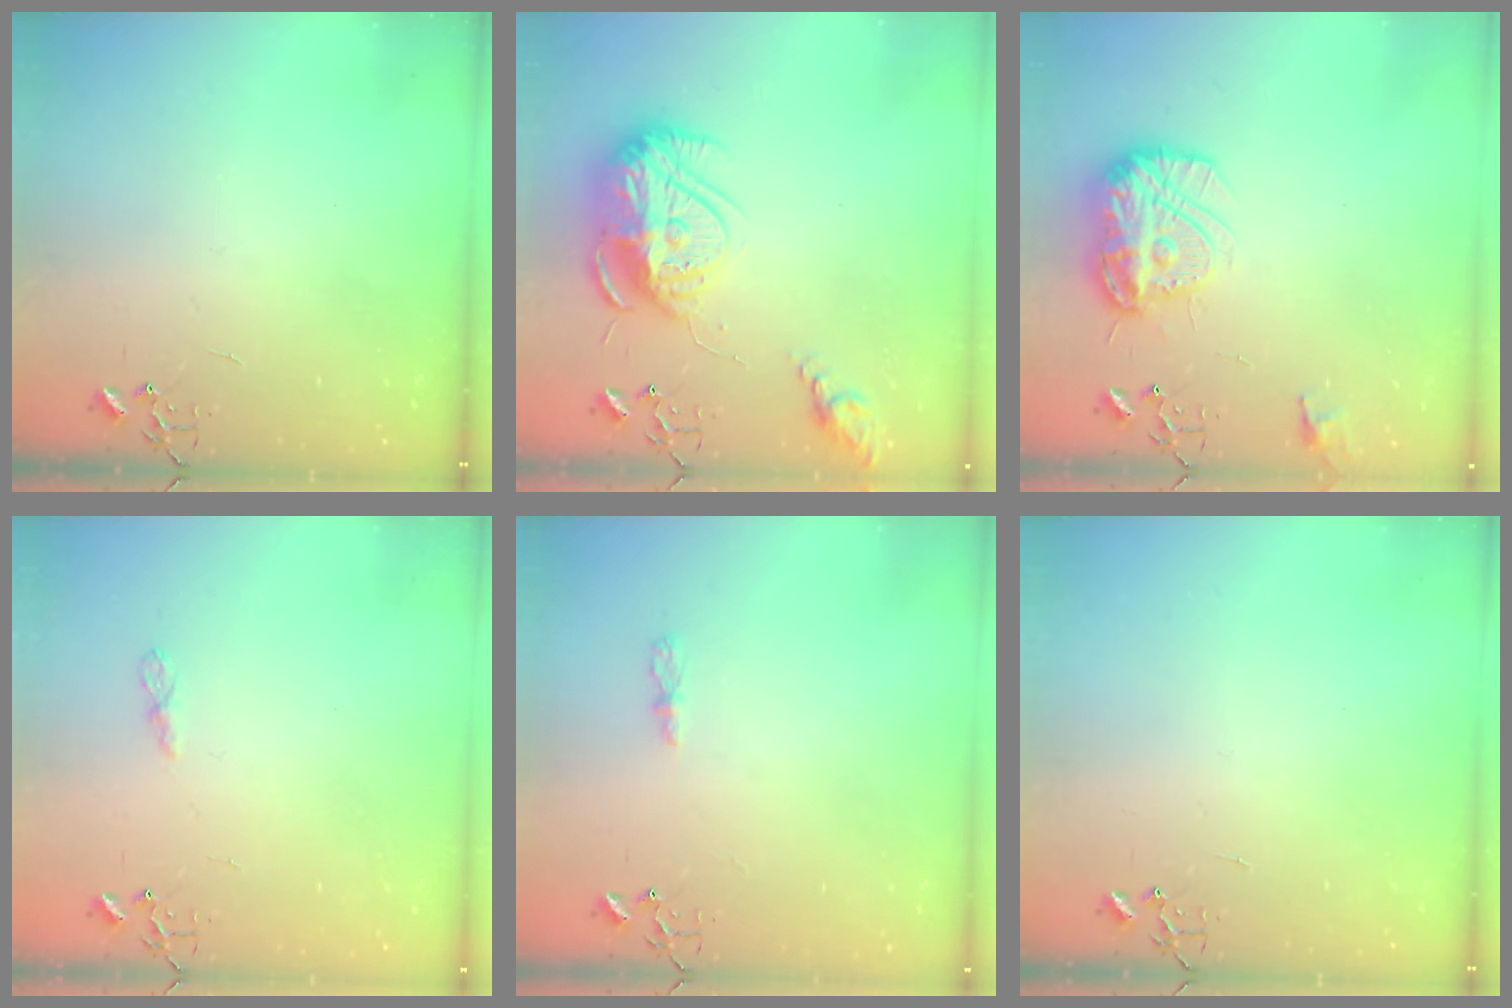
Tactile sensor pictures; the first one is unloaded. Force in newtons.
{"total": 18.7, "press": 18.6, "slide": 1.7}
{"total": 15.6, "press": 15.5, "slide": 1.6}
{"total": 4.8, "press": 4.7, "slide": 0.6}
{"total": 4.0, "press": 4.0, "slide": 0.5}
{"total": 0.0}